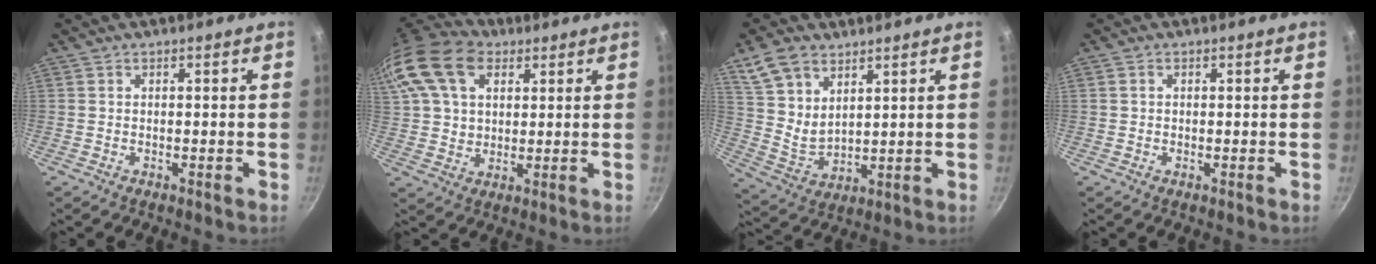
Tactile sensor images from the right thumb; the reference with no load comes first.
{"total": 20.7, "force": [8.3, 14.5, 12.3], "torque": [-0.257, 0.018, 0.144]}
{"total": 10.2, "force": [6.1, 5.9, 5.7], "torque": [-0.093, -0.025, 0.132]}
{"total": 0.7, "force": [0.1, 0.6, 0.4], "torque": [-0.006, 0.003, 0.000]}